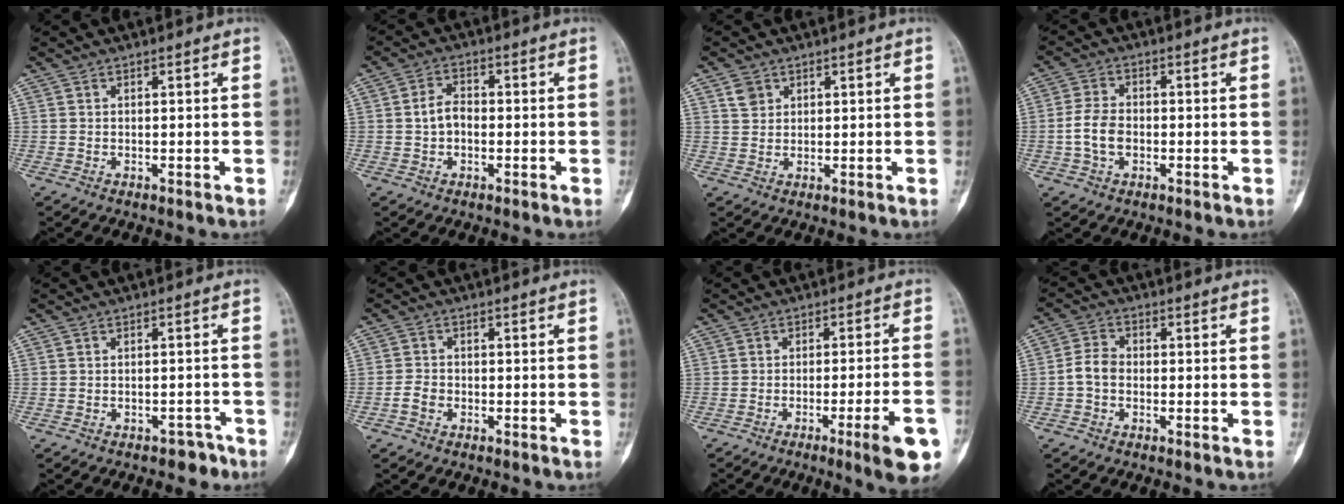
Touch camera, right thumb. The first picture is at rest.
{"total": 4.4, "force": [-0.4, 3.1, 3.1], "torque": [-0.049, 0.017, -0.014]}
{"total": 2.8, "force": [1.5, 2.2, 0.9], "torque": [-0.006, -0.005, 0.029]}
{"total": 5.9, "force": [-1.2, 3.9, 4.2], "torque": [-0.084, 0.015, -0.026]}
{"total": 3.2, "force": [-2.4, 1.9, 0.8], "torque": [-0.003, 0.025, -0.026]}
{"total": 2.7, "force": [-1.2, 1.9, 1.4], "torque": [-0.023, 0.010, -0.025]}
{"total": 9.7, "force": [-4.6, 0.6, 8.6], "torque": [-0.114, 0.010, -0.062]}
{"total": 4.2, "force": [-1.0, 3.1, 2.7], "torque": [-0.048, 0.014, -0.027]}